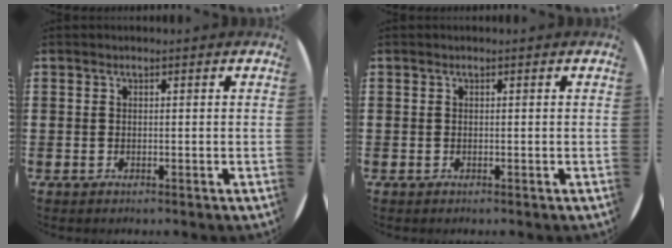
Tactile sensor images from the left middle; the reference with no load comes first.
{"total": 0.0}